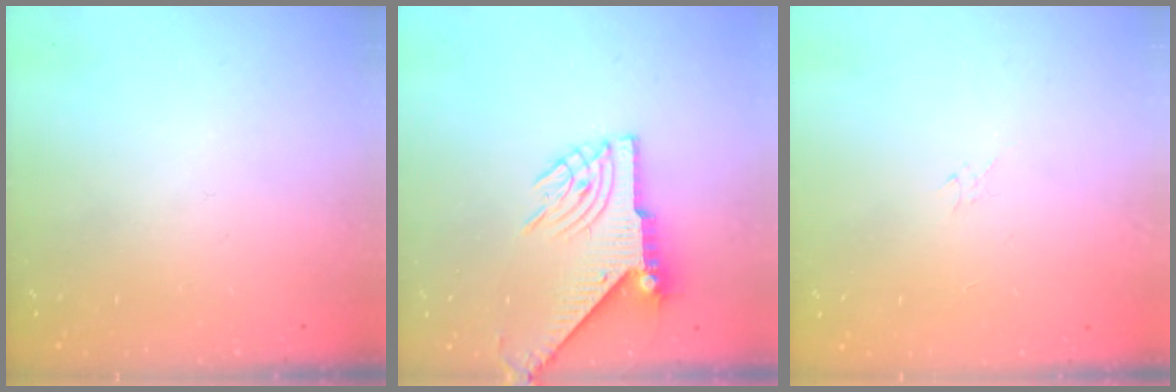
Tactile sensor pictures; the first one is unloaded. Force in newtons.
{"total": 8.8, "press": 8.7, "slide": 1.3}
{"total": 1.3, "press": 1.3, "slide": 0.1}